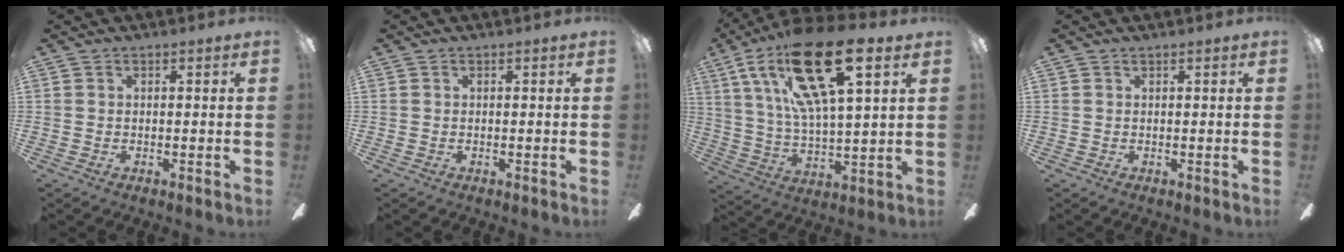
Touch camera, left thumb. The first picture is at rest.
{"total": 0.0}
{"total": 26.6, "force": [14.3, 10.0, 20.1], "torque": [-0.363, -0.055, 0.233]}
{"total": 0.0}